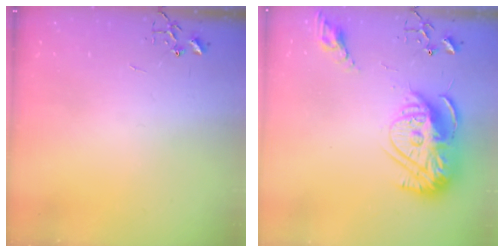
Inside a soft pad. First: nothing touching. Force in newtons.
{"total": 17.6, "press": 17.5, "slide": 1.6}